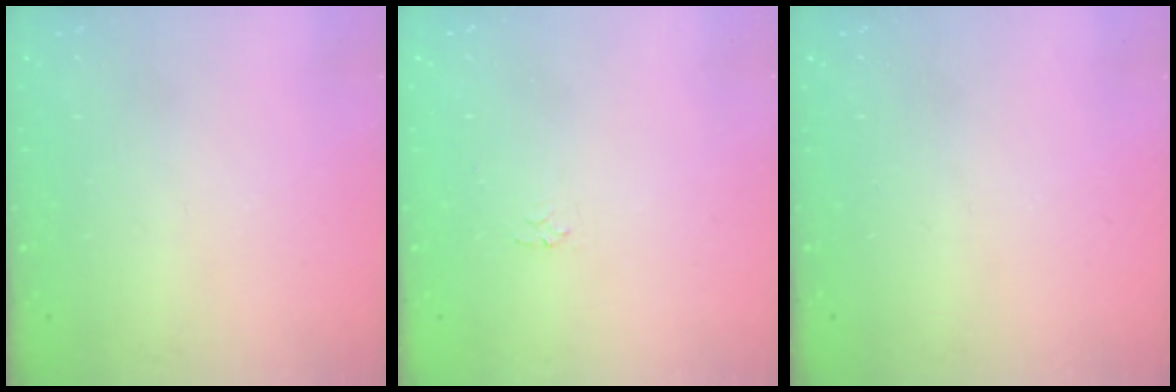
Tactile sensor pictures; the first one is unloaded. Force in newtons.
{"total": 2.3, "press": 2.3, "slide": 0.4}
{"total": 0.0}